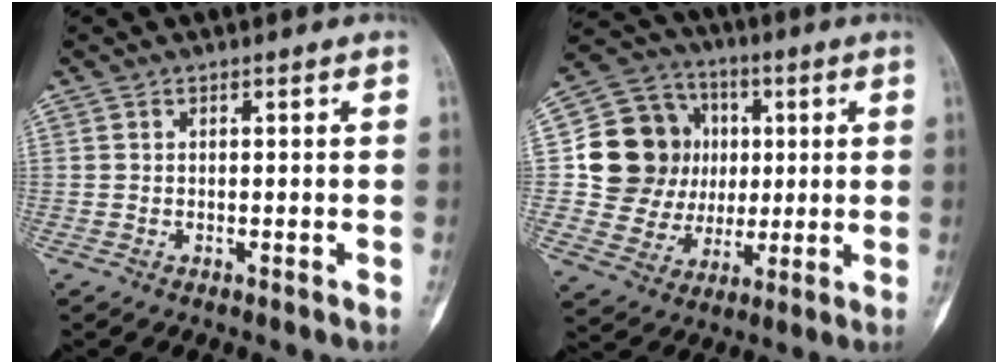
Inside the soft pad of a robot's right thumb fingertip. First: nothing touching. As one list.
[{"total": 16.6, "force": [2.2, 14.9, 7.0], "torque": [-0.084, 0.016, 0.050]}]